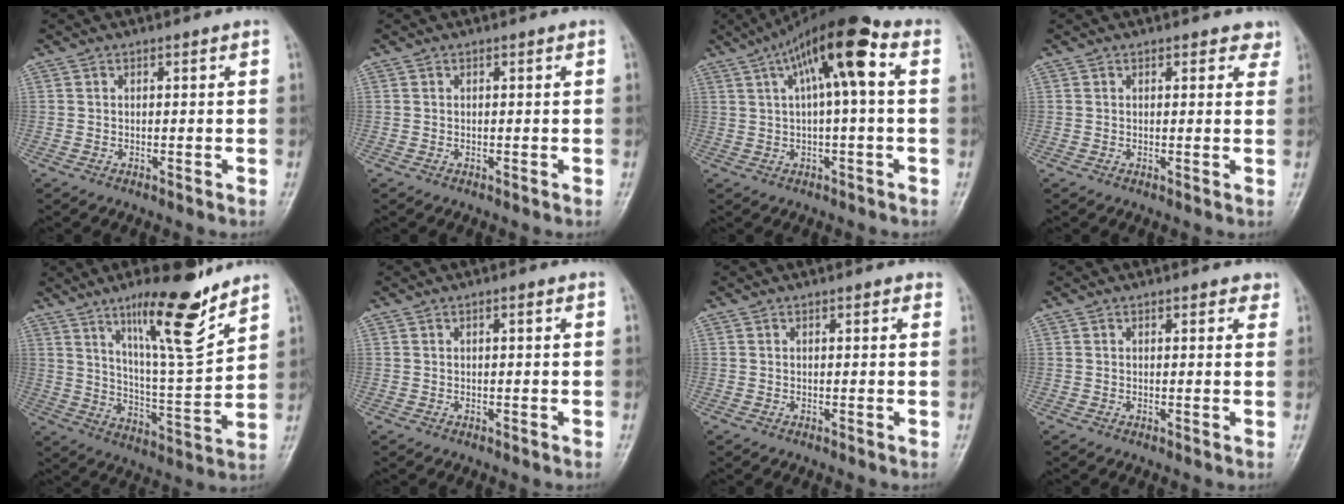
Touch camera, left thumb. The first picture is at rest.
{"total": 0.0}
{"total": 12.9, "force": [3.6, 3.1, 12.0], "torque": [-0.206, 0.037, 0.050]}
{"total": 2.7, "force": [2.0, 1.5, 1.0], "torque": [0.017, -0.007, 0.015]}
{"total": 16.3, "force": [10.8, 2.8, 11.9], "torque": [-0.174, -0.074, 0.185]}
{"total": 0.6, "force": [0.2, 0.1, 0.6], "torque": [-0.011, 0.001, 0.002]}
{"total": 1.0, "force": [0.6, 0.5, 0.6], "torque": [-0.006, -0.001, 0.005]}
{"total": 2.0, "force": [1.3, 1.0, 1.1], "torque": [0.002, -0.004, 0.010]}